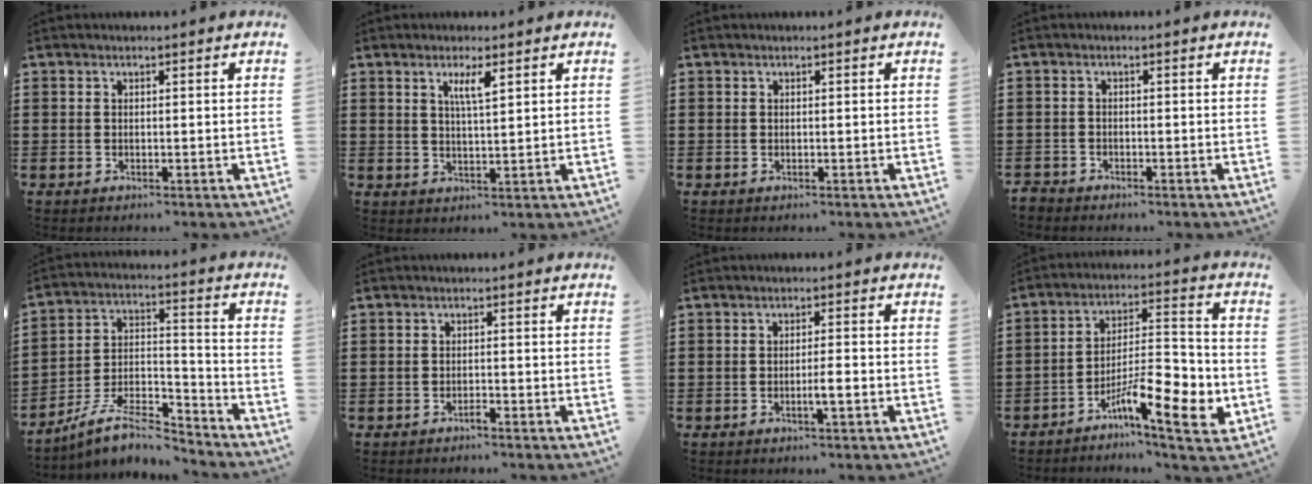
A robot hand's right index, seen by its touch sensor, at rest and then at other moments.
{"total": 3.5, "force": [1.7, 0.7, 3.0], "torque": [-0.064, 0.004, 0.026]}
{"total": 0.0}
{"total": 1.5, "force": [-1.4, 0.3, -0.1], "torque": [-0.003, 0.001, -0.033]}
{"total": 9.2, "force": [-8.0, 2.0, 4.1], "torque": [-0.076, 0.014, -0.157]}
{"total": 1.1, "force": [-0.9, 0.1, 0.5], "torque": [-0.013, -0.002, -0.018]}
{"total": 2.4, "force": [-0.9, 0.2, 2.2], "torque": [-0.036, 0.000, -0.017]}
{"total": 11.7, "force": [-5.8, 3.2, 9.7], "torque": [-0.152, 0.005, -0.101]}